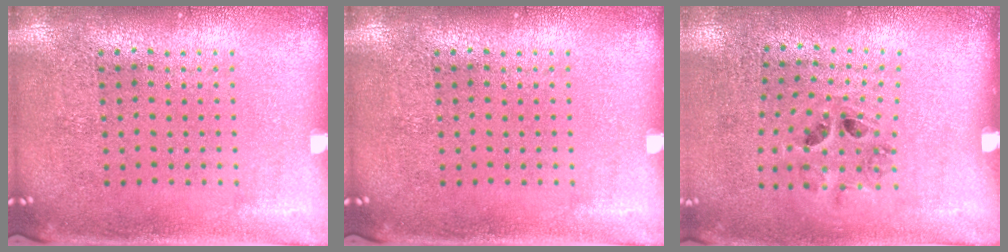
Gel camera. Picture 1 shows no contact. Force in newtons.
{"total": 0.0}
{"total": 1.3, "press": 0.8, "slide": 1.1}